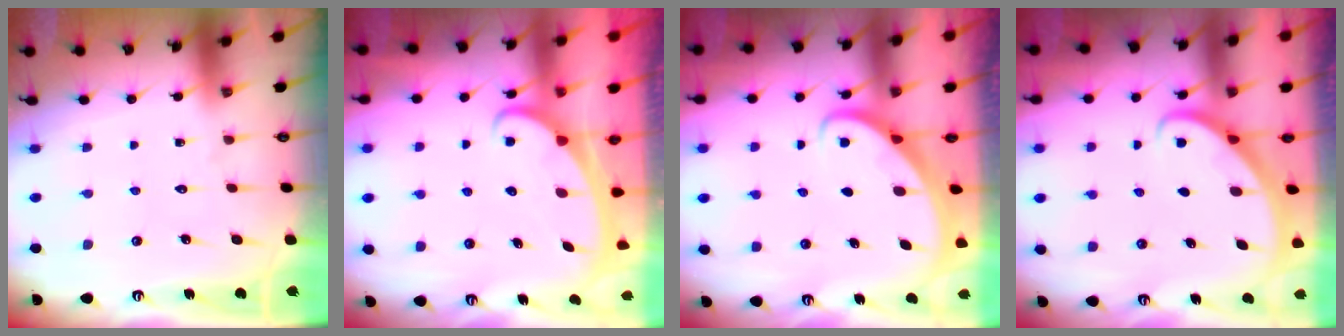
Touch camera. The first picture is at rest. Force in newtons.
{"total": 2.2, "press": 2.2, "slide": 0.4}
{"total": 2.7, "press": 2.7, "slide": 0.2}
{"total": 2.8, "press": 2.8, "slide": 0.2}